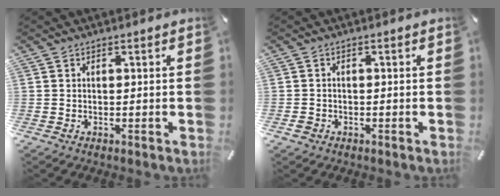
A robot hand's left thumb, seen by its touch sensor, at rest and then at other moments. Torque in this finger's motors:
{"motor_torque": [-0.04, -0.07, -0.05, 0.01, 0.00]}